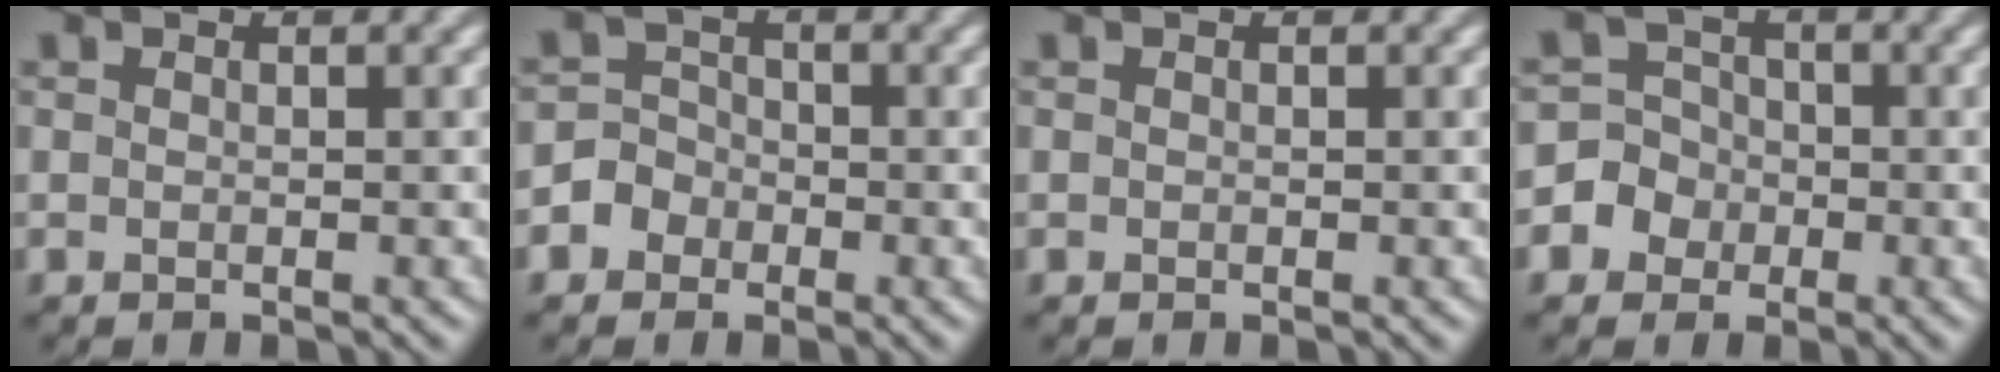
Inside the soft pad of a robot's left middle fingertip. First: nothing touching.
{"total": 2.4, "force": [-1.2, 2.0, 0.0], "torque": [0.011, 0.013, -0.030]}
{"total": 0.0}
{"total": 3.9, "force": [-1.4, 3.6, 0.1], "torque": [0.021, 0.013, -0.041]}